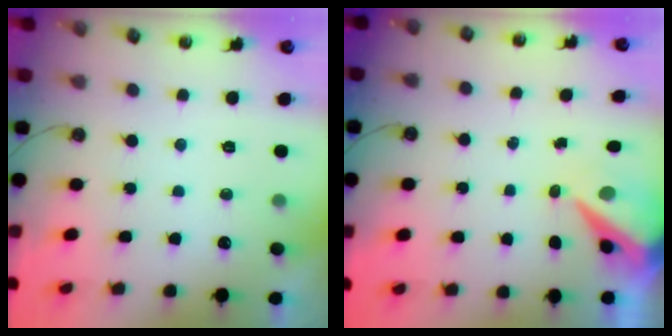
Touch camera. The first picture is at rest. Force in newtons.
{"total": 8.6, "press": 8.6, "slide": 1.1}